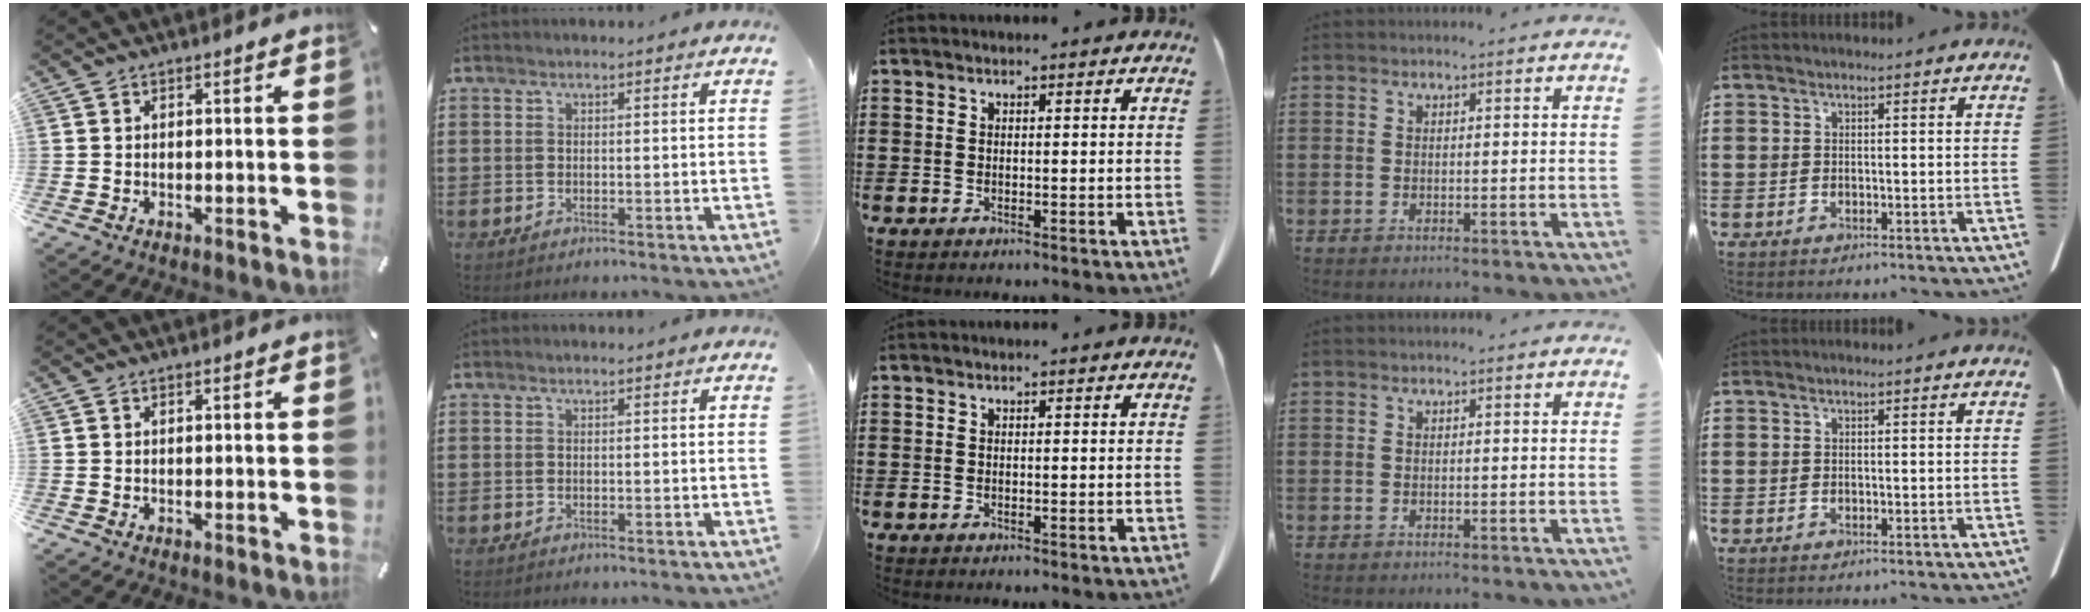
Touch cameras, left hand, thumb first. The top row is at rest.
{}